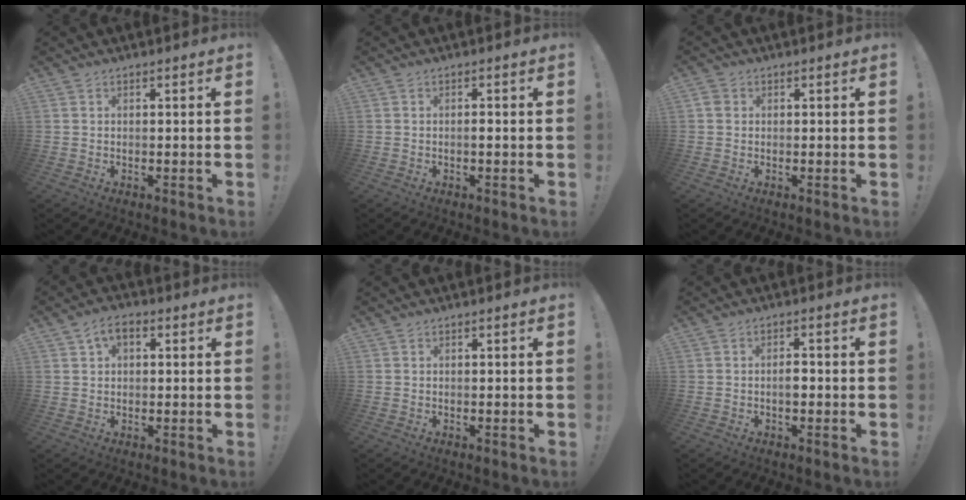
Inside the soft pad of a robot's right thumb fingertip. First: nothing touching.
{"total": 1.2, "force": [-0.6, 0.2, 1.0], "torque": [-0.012, 0.000, -0.013]}
{"total": 2.0, "force": [0.6, 1.8, 0.8], "torque": [-0.010, 0.003, 0.011]}
{"total": 4.9, "force": [1.9, 3.2, 3.2], "torque": [-0.050, 0.001, 0.034]}
{"total": 0.0}
{"total": 2.9, "force": [-0.7, 1.6, 2.3], "torque": [-0.035, 0.005, -0.014]}